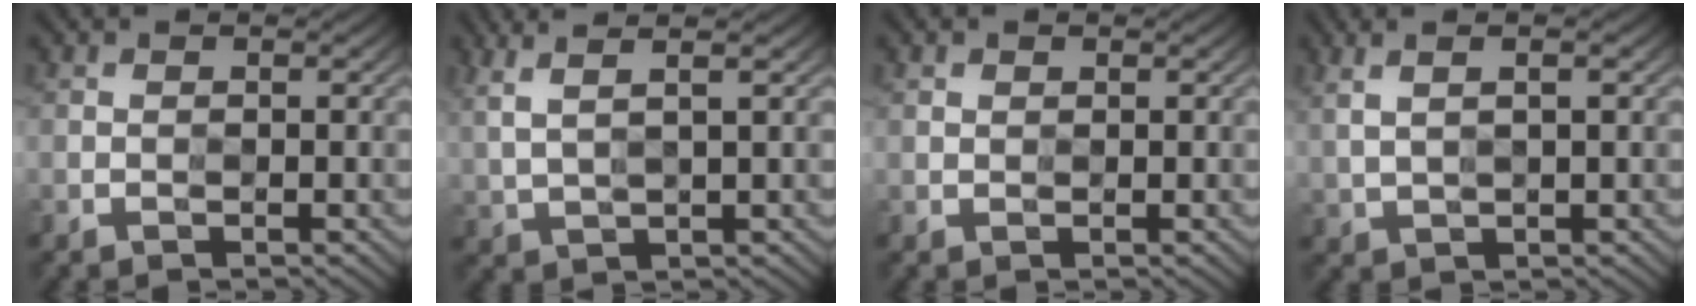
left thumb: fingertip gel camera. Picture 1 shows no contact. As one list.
[{"total": 5.2, "force": [3.0, 1.2, 4.1], "torque": [-0.082, 0.014, 0.048]}, {"total": 0.8, "force": [0.5, 0.5, 0.2], "torque": [-0.006, -0.002, 0.011]}, {"total": 4.6, "force": [2.2, 1.3, 3.8], "torque": [-0.070, 0.007, 0.031]}]